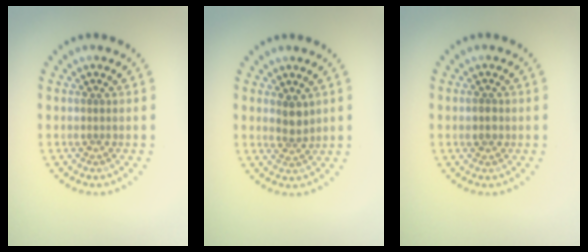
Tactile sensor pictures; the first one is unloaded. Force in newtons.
{"total": 1.9, "press": 1.6, "slide": 1.1}
{"total": 1.2, "press": 1.2, "slide": 0.1}